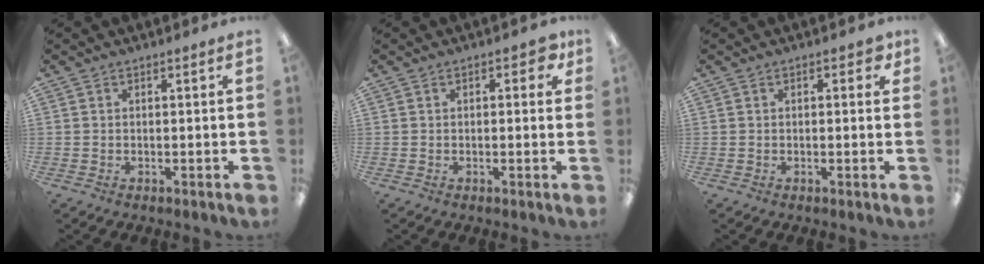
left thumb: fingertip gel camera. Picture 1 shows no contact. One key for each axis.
{"total": 3.8, "fx": 1.4, "fy": 2.0, "fz": 3.0, "tx": -0.035, "ty": 0.000, "tz": 0.018}
{"total": 2.8, "fx": 1.0, "fy": 1.5, "fz": 2.2, "tx": -0.028, "ty": 0.002, "tz": 0.013}